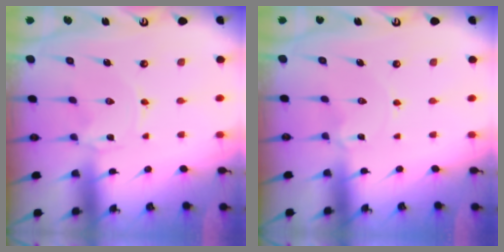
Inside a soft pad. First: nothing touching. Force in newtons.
{"total": 0.8, "press": 0.8, "slide": 0.0}